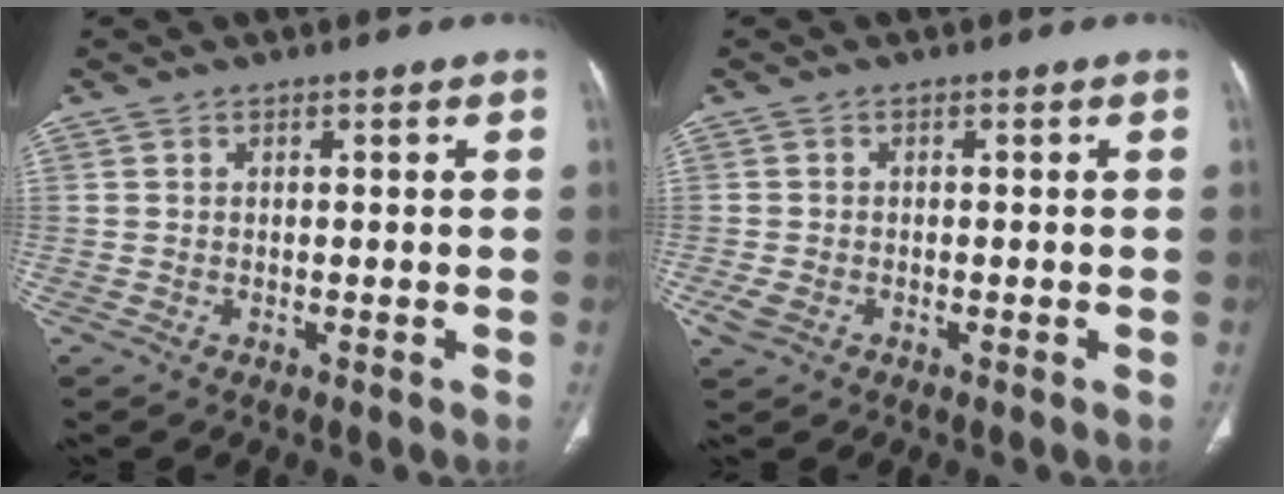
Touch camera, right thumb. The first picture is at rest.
{"total": 2.4, "force": [-0.9, 1.6, 1.4], "torque": [-0.036, 0.000, -0.015]}